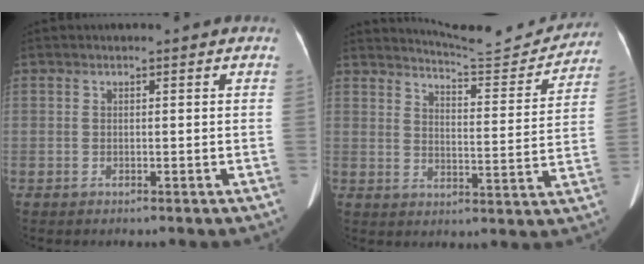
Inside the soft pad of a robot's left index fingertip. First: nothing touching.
{"total": 12.9, "force": [12.8, 0.3, 1.4], "torque": [-0.022, -0.039, 0.162]}